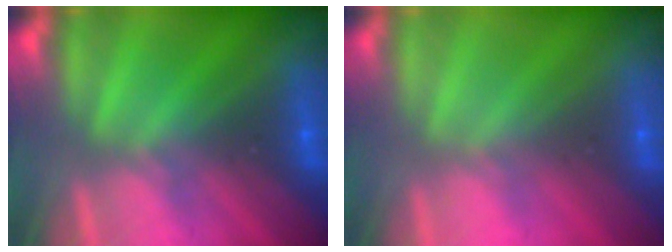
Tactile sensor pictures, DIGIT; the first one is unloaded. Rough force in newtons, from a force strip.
{"total": 3.2}